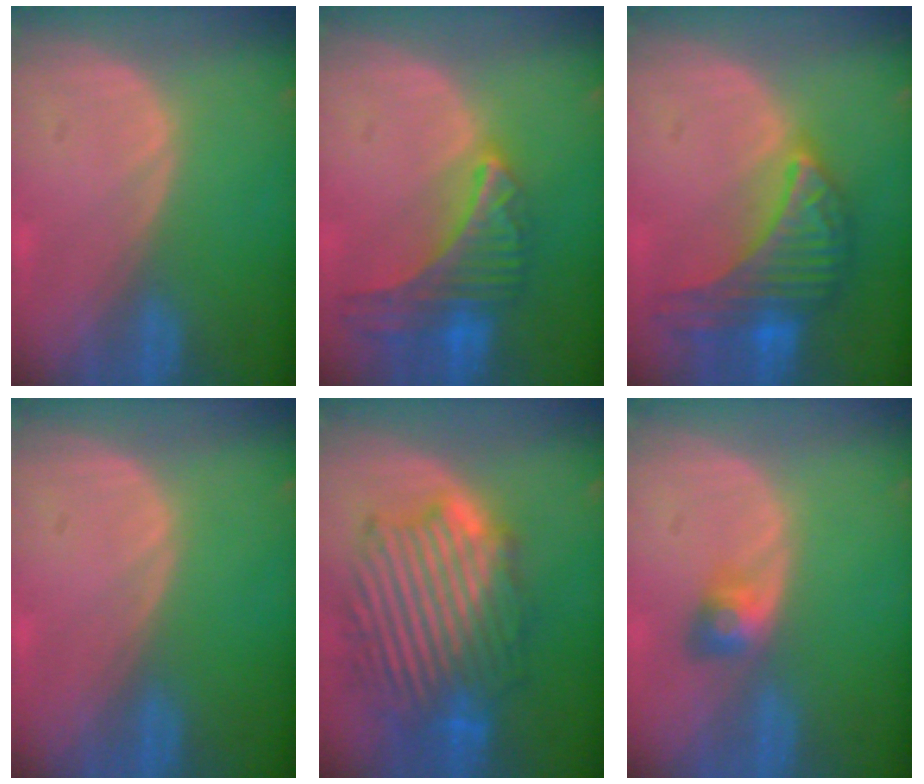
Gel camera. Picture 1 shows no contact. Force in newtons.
{"total": 9.2, "press": 8.1, "slide": 4.4}
{"total": 9.6, "press": 9.6, "slide": 0.6}
{"total": 0.0}
{"total": 13.2, "press": 13.2, "slide": 1.1}
{"total": 3.2, "press": 2.8, "slide": 1.4}